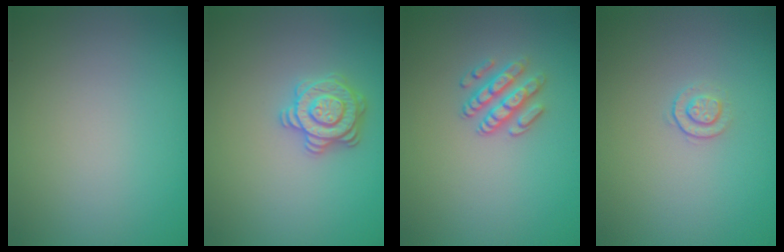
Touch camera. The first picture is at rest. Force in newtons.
{"total": 2.9, "press": 2.8, "slide": 0.6}
{"total": 2.5, "press": 2.3, "slide": 0.9}
{"total": 1.1, "press": 0.7, "slide": 0.9}